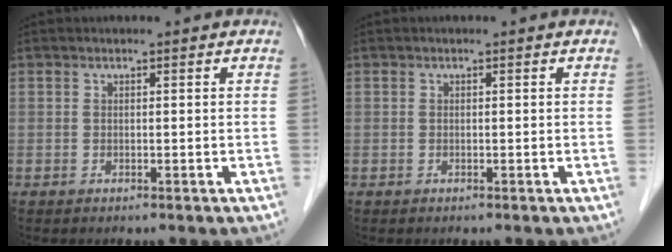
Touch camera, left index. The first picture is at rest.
{"total": 0.0}